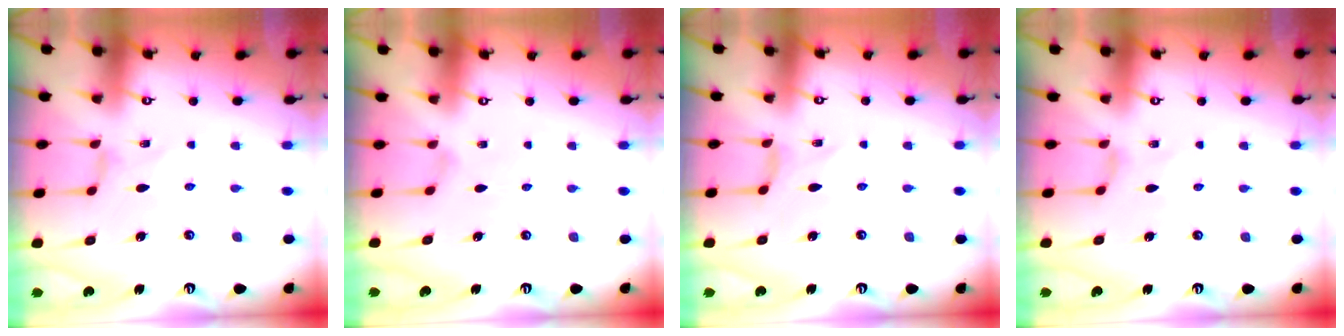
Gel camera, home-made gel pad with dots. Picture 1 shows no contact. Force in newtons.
{"total": 0.6, "press": 0.5, "slide": 0.2}
{"total": 0.9, "press": 0.8, "slide": 0.4}
{"total": 0.0}